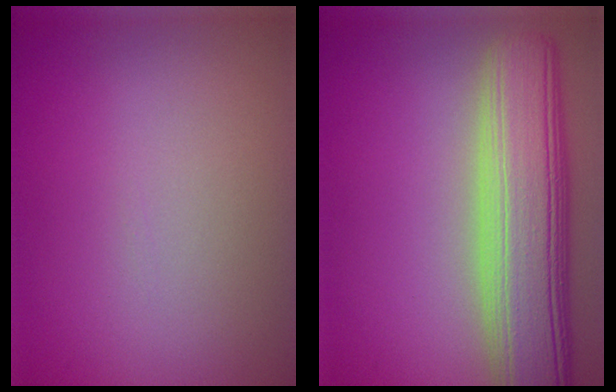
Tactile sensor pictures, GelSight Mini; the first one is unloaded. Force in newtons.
{"total": 9.9, "press": 9.8, "slide": 1.1}